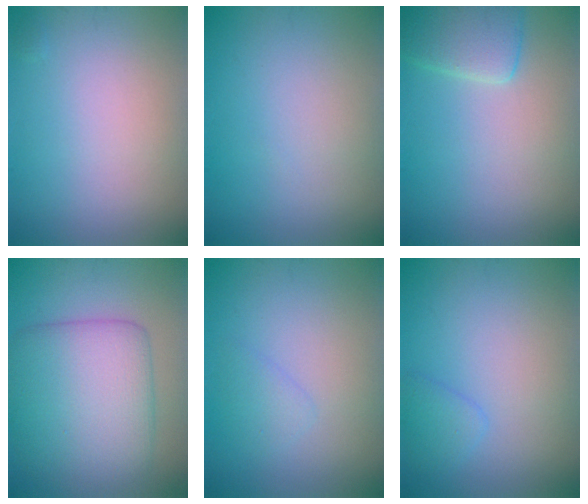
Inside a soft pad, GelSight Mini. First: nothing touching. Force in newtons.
{"total": 0.0}
{"total": 3.3, "press": 3.3, "slide": 0.3}
{"total": 9.3, "press": 9.3, "slide": 0.1}
{"total": 1.2, "press": 1.2, "slide": 0.0}
{"total": 1.4, "press": 1.4, "slide": 0.1}